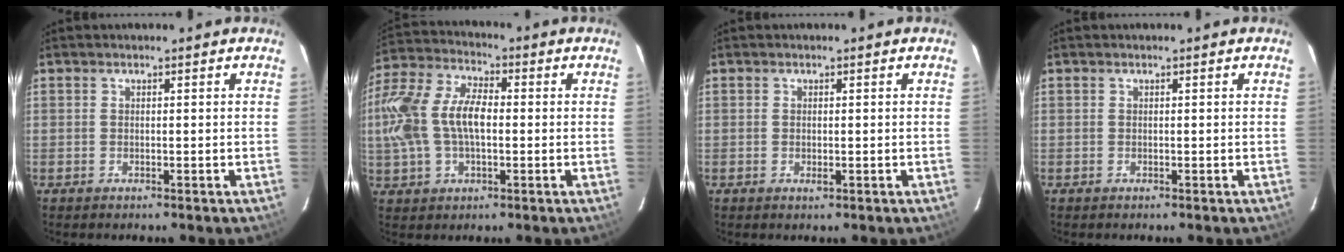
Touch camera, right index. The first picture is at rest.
{"total": 16.7, "force": [-0.3, 9.8, 13.5], "torque": [-0.293, 0.021, -0.005]}
{"total": 0.9, "force": [-0.2, 0.6, 0.8], "torque": [-0.013, 0.000, -0.002]}
{"total": 0.0}